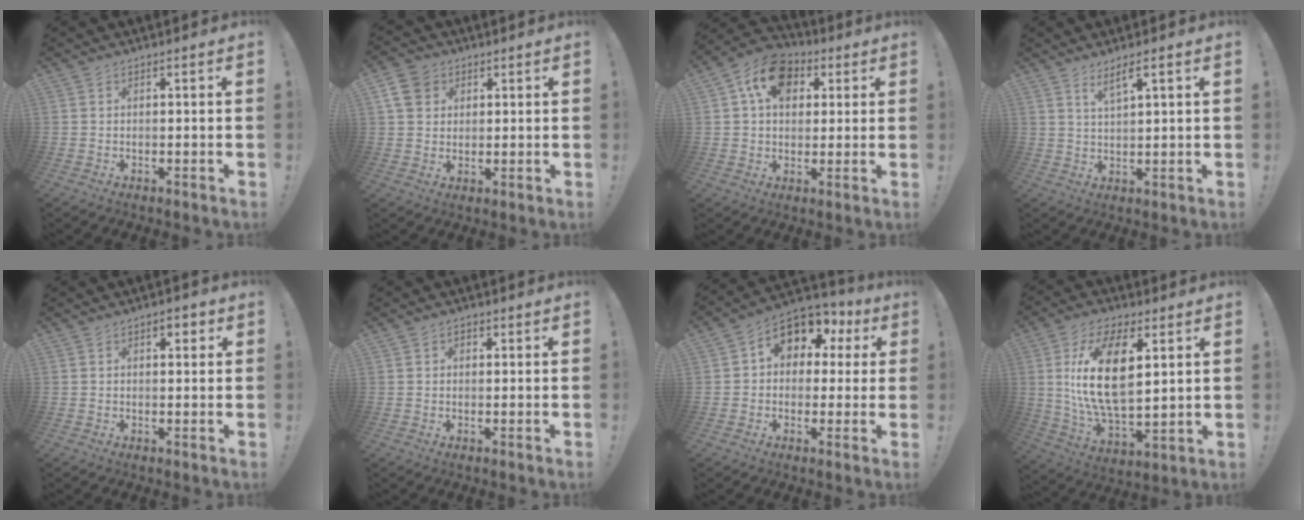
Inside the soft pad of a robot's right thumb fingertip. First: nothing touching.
{"total": 7.6, "force": [3.1, 6.2, 3.0], "torque": [-0.048, -0.008, 0.065]}
{"total": 12.5, "force": [4.8, 8.9, 7.4], "torque": [-0.129, -0.001, 0.094]}
{"total": 4.7, "force": [3.0, 0.2, 3.6], "torque": [-0.064, -0.010, 0.048]}
{"total": 2.7, "force": [1.0, 1.5, 2.0], "torque": [-0.025, 0.001, 0.013]}
{"total": 1.0, "force": [0.4, 0.9, 0.4], "torque": [-0.002, 0.000, 0.007]}
{"total": 10.1, "force": [4.6, 7.2, 5.4], "torque": [-0.077, -0.032, 0.086]}
{"total": 19.7, "force": [4.9, 10.0, 16.2], "torque": [-0.320, -0.018, 0.076]}